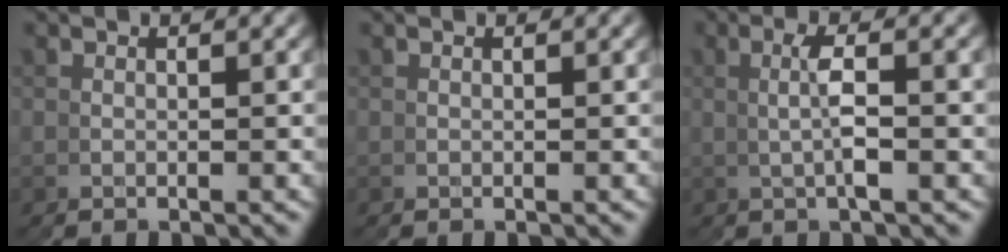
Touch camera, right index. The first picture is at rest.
{"total": 0.0}
{"total": 2.5, "force": [0.4, -0.7, 2.4], "torque": [-0.036, 0.018, 0.002]}